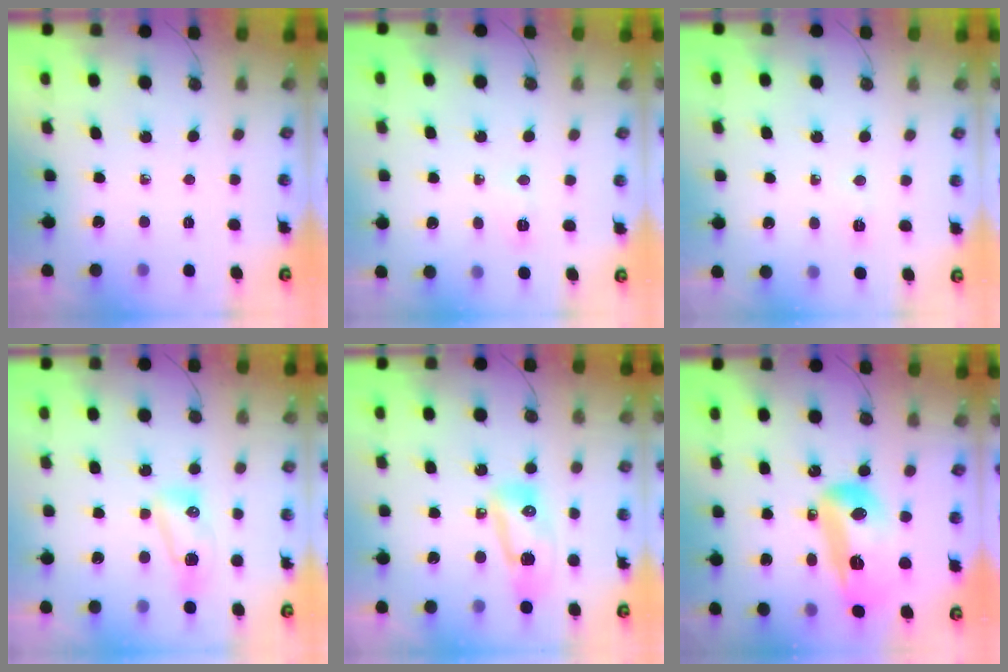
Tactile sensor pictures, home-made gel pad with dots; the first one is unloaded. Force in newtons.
{"total": 4.2, "press": 4.2, "slide": 0.6}
{"total": 2.9, "press": 2.9, "slide": 0.3}
{"total": 8.4, "press": 8.2, "slide": 1.8}
{"total": 9.9, "press": 9.8, "slide": 1.3}
{"total": 29.9, "press": 24.6, "slide": 17.0}